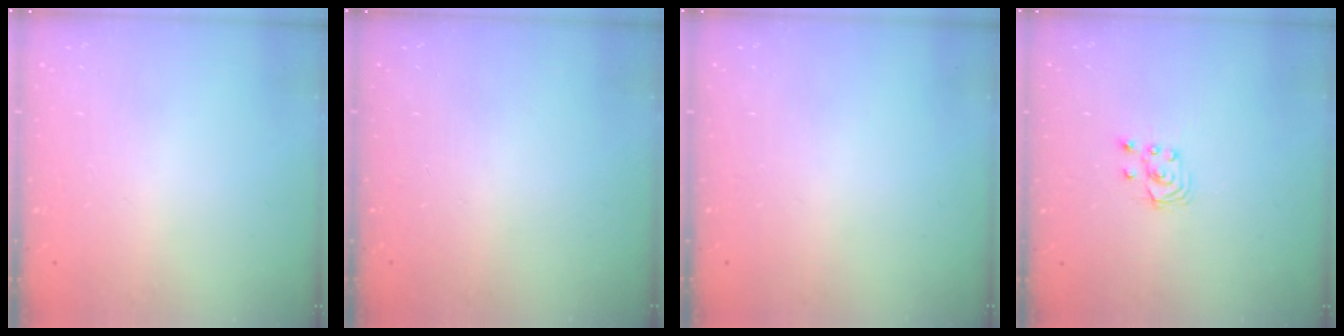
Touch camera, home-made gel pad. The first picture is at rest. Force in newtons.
{"total": 0.0}
{"total": 0.0}
{"total": 3.5, "press": 3.5, "slide": 0.4}